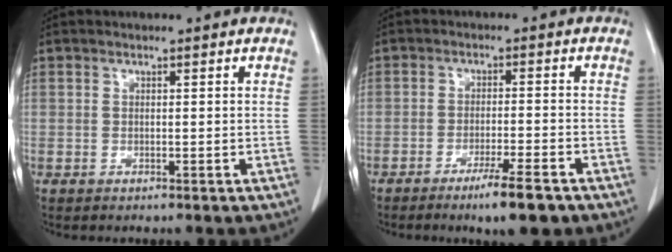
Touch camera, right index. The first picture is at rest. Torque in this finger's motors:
{"motor_torque": [0.60, -0.58, 0.05, 0.06]}